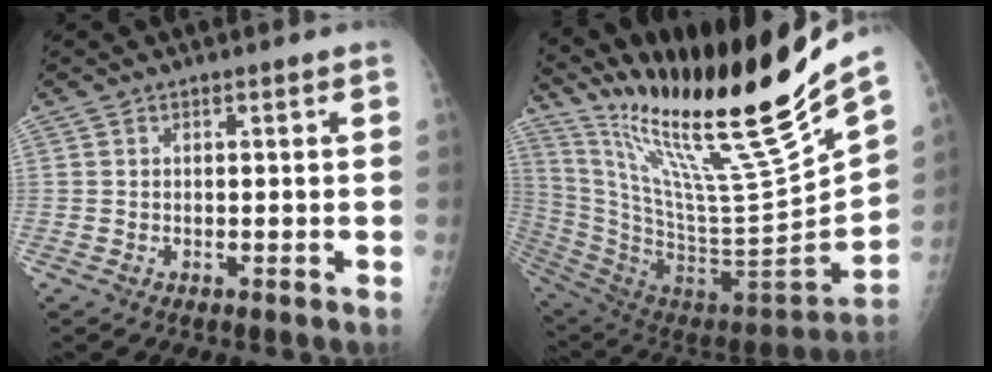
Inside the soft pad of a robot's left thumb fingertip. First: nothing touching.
{"total": 31.9, "force": [22.3, 2.8, 22.5], "torque": [-0.364, -0.122, 0.394]}